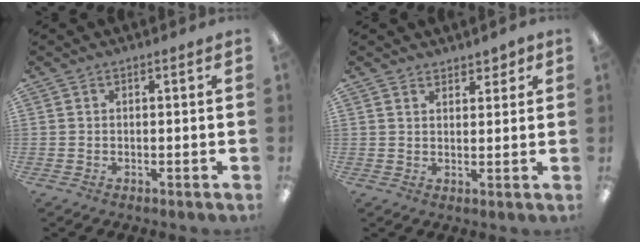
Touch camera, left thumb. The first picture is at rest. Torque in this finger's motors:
{"motor_torque": [0.14, 0.18, -0.16, -0.04, -0.01]}